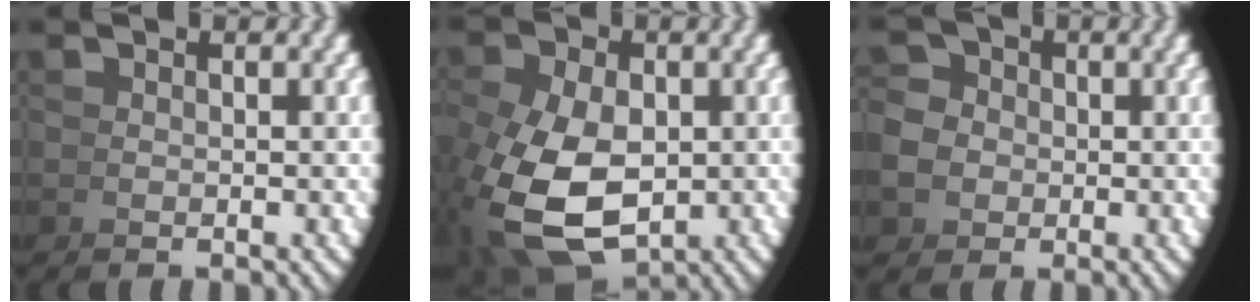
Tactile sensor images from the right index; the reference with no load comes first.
{"total": 7.1, "force": [-1.3, 4.8, 5.1], "torque": [-0.125, -0.045, 0.007]}
{"total": 5.6, "force": [0.3, 5.1, 2.3], "torque": [-0.047, -0.007, 0.002]}